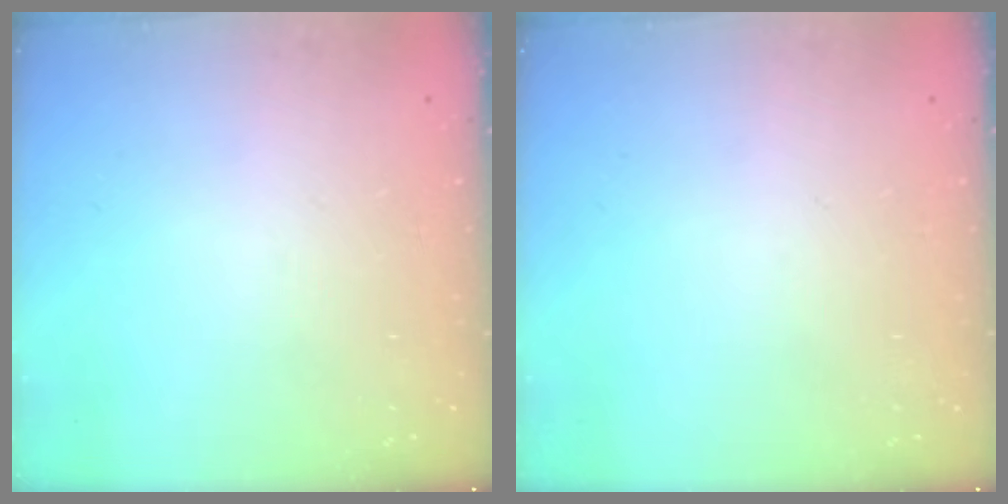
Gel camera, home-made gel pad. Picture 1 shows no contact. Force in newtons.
{"total": 0.0}